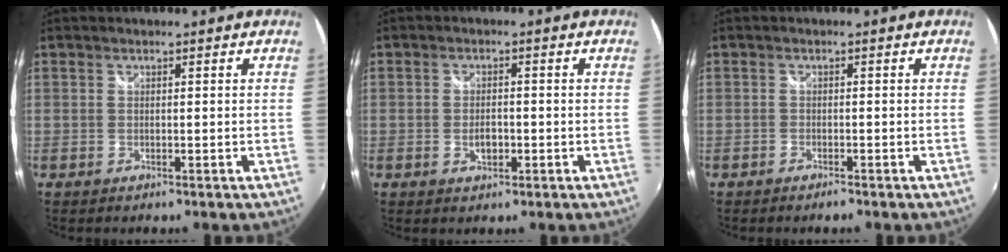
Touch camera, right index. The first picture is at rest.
{"total": 2.9, "force": [-0.9, 1.8, 2.1], "torque": [-0.035, -0.003, -0.014]}
{"total": 1.2, "force": [-1.1, -0.3, 0.4], "torque": [-0.009, -0.003, -0.024]}